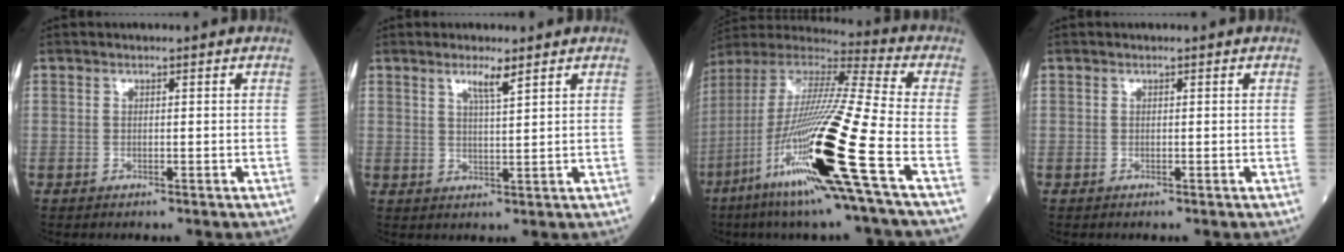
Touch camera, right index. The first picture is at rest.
{"total": 3.1, "force": [2.1, -0.1, 2.3], "torque": [-0.046, -0.004, 0.039]}
{"total": 24.8, "force": [-9.2, -0.1, 23.0], "torque": [-0.463, -0.052, -0.180]}
{"total": 0.0}